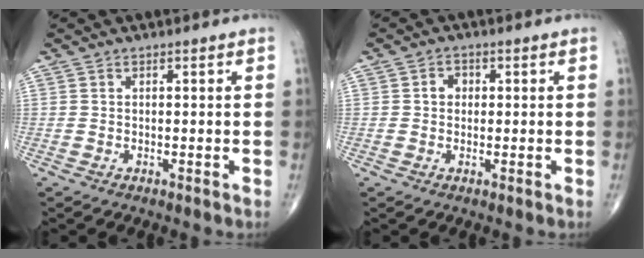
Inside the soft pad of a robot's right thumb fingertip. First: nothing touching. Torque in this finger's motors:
{"motor_torque": [-0.03, -0.10, 0.29, 0.11, 0.00]}